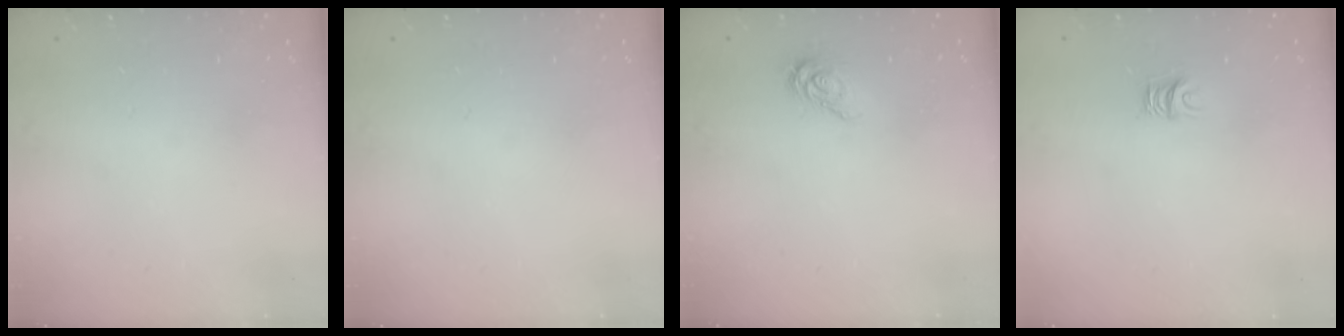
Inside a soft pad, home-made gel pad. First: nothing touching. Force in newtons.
{"total": 0.0}
{"total": 6.8, "press": 6.8, "slide": 0.1}
{"total": 4.7, "press": 4.7, "slide": 0.5}